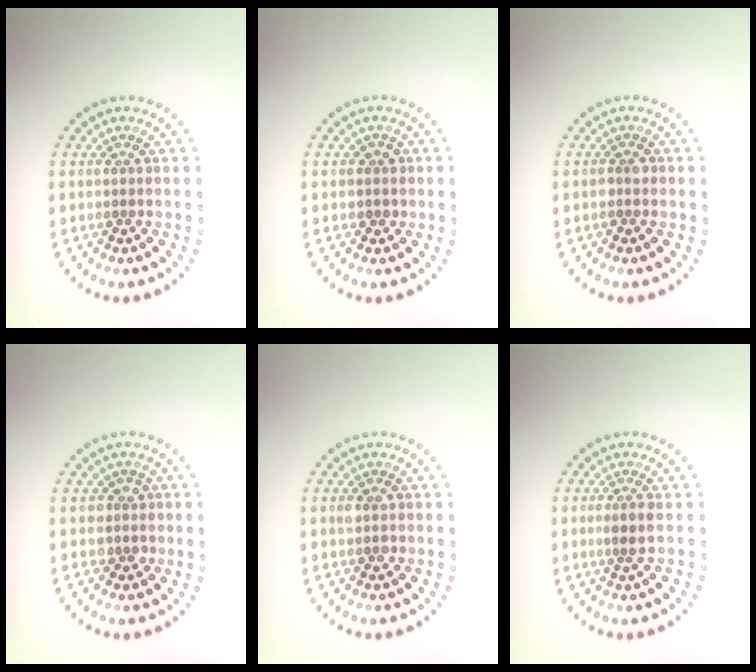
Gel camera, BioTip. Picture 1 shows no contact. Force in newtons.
{"total": 1.2, "press": 1.0, "slide": 0.6}
{"total": 1.2, "press": 1.1, "slide": 0.5}
{"total": 1.6, "press": 1.5, "slide": 0.7}
{"total": 1.1, "press": 1.1, "slide": 0.1}
{"total": 1.6, "press": 1.4, "slide": 0.8}